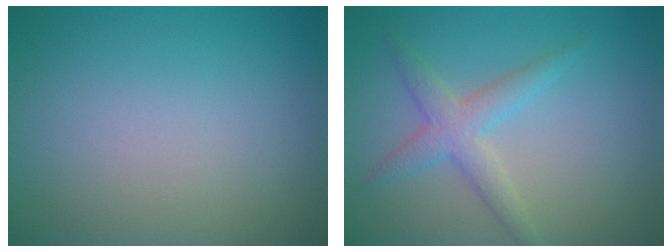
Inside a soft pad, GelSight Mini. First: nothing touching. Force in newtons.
{"total": 2.8, "press": 2.8, "slide": 0.0}